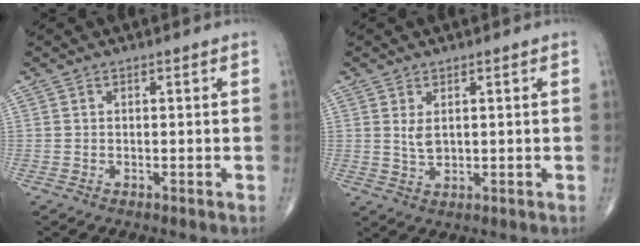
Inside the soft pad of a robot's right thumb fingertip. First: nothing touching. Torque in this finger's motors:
{"motor_torque": [-0.50, 0.49, 0.42, 0.13, 0.02]}